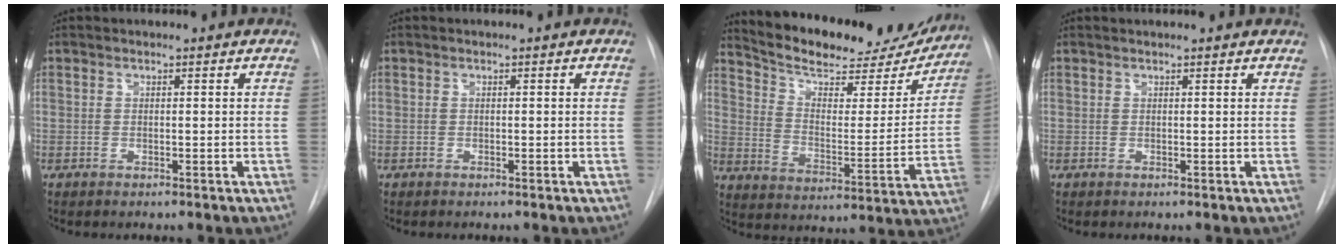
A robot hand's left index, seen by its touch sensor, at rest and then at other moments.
{"total": 0.0}
{"total": 23.6, "force": [21.0, 6.3, 8.6], "torque": [-0.132, -0.018, 0.291]}
{"total": 3.1, "force": [3.0, 0.1, 0.7], "torque": [-0.012, 0.021, 0.033]}